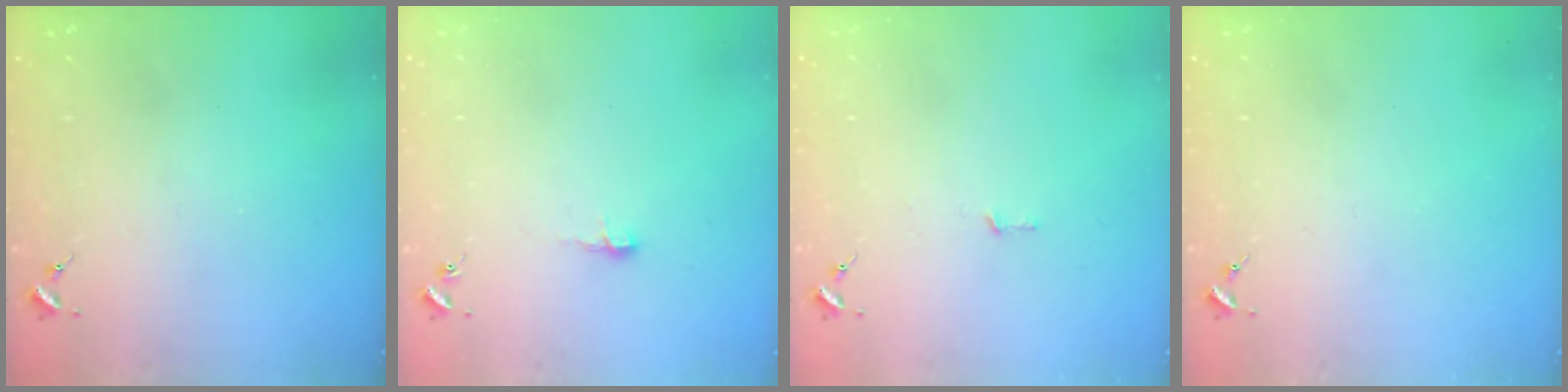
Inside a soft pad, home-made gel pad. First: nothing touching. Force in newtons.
{"total": 4.6, "press": 4.6, "slide": 0.5}
{"total": 2.8, "press": 2.8, "slide": 0.2}
{"total": 0.0}